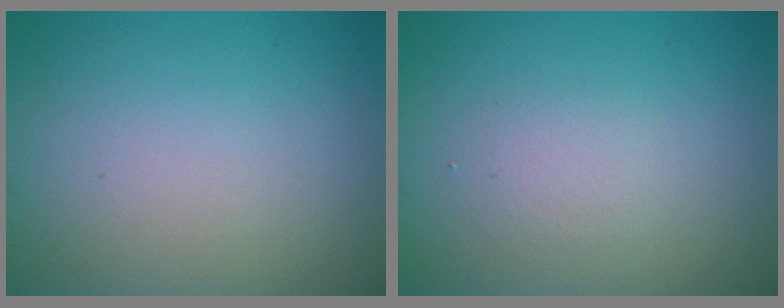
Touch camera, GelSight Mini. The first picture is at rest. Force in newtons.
{"total": 1.6, "press": 1.6, "slide": 0.3}